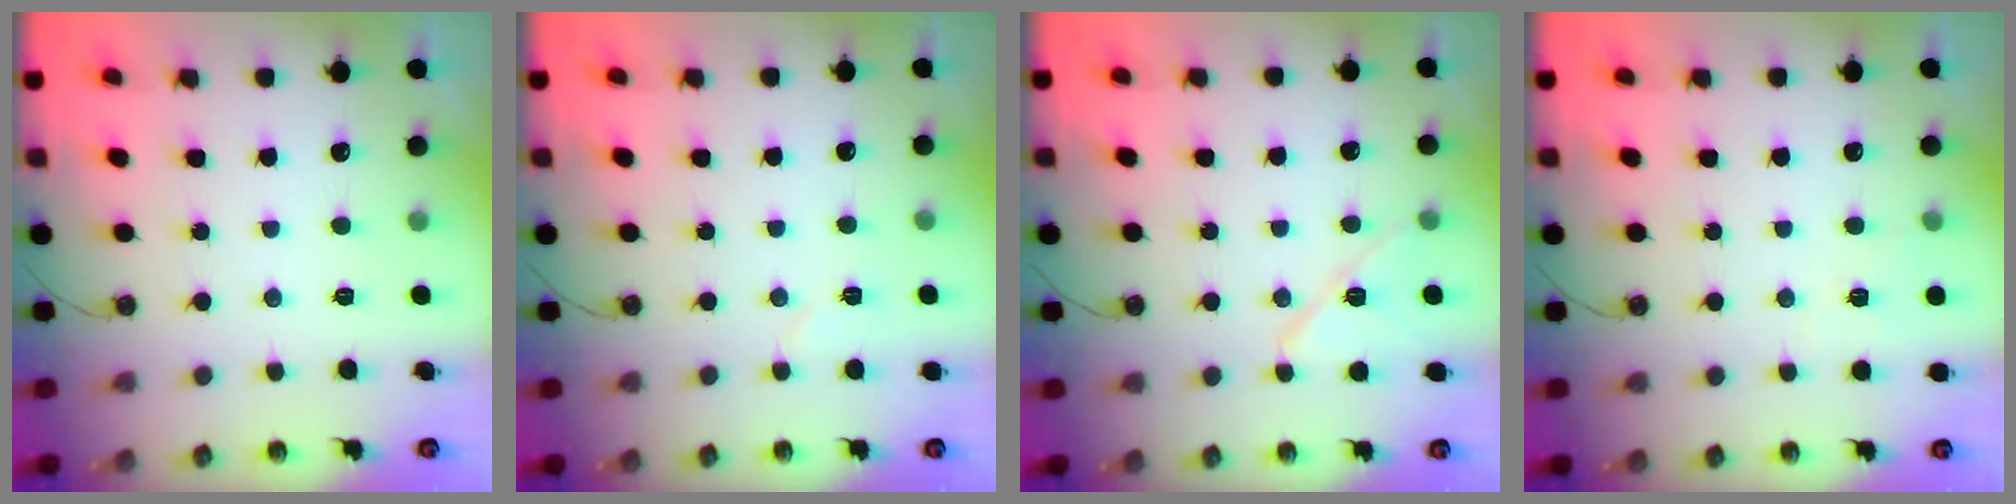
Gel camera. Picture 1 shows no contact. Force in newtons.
{"total": 3.9, "press": 3.8, "slide": 1.2}
{"total": 10.6, "press": 10.5, "slide": 1.1}
{"total": 4.0, "press": 3.7, "slide": 1.6}